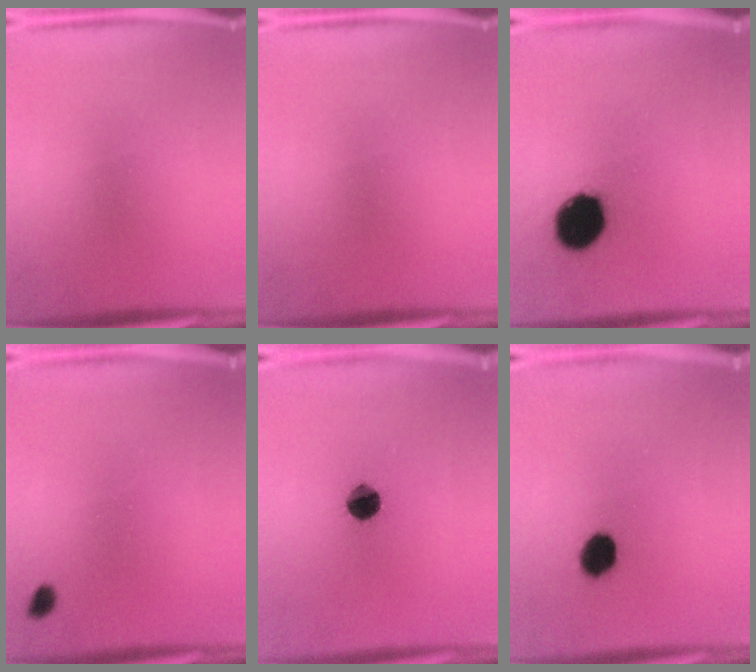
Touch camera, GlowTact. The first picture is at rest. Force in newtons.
{"total": 0.0}
{"total": 14.0}
{"total": 1.3}
{"total": 7.5}
{"total": 5.6}